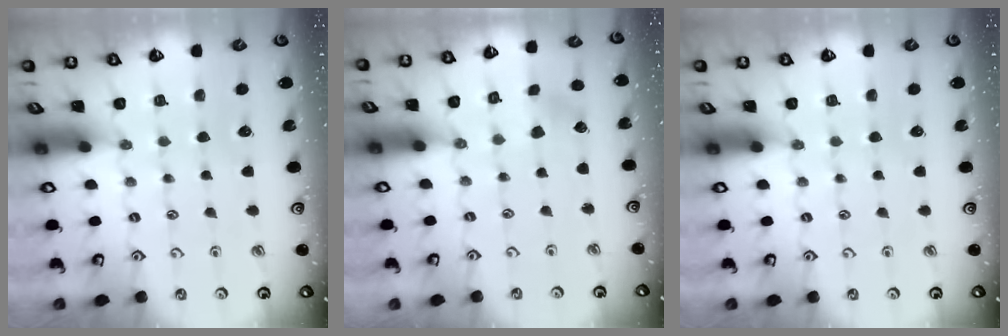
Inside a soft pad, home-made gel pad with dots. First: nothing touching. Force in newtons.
{"total": 2.3, "press": 2.1, "slide": 0.7}
{"total": 0.0}